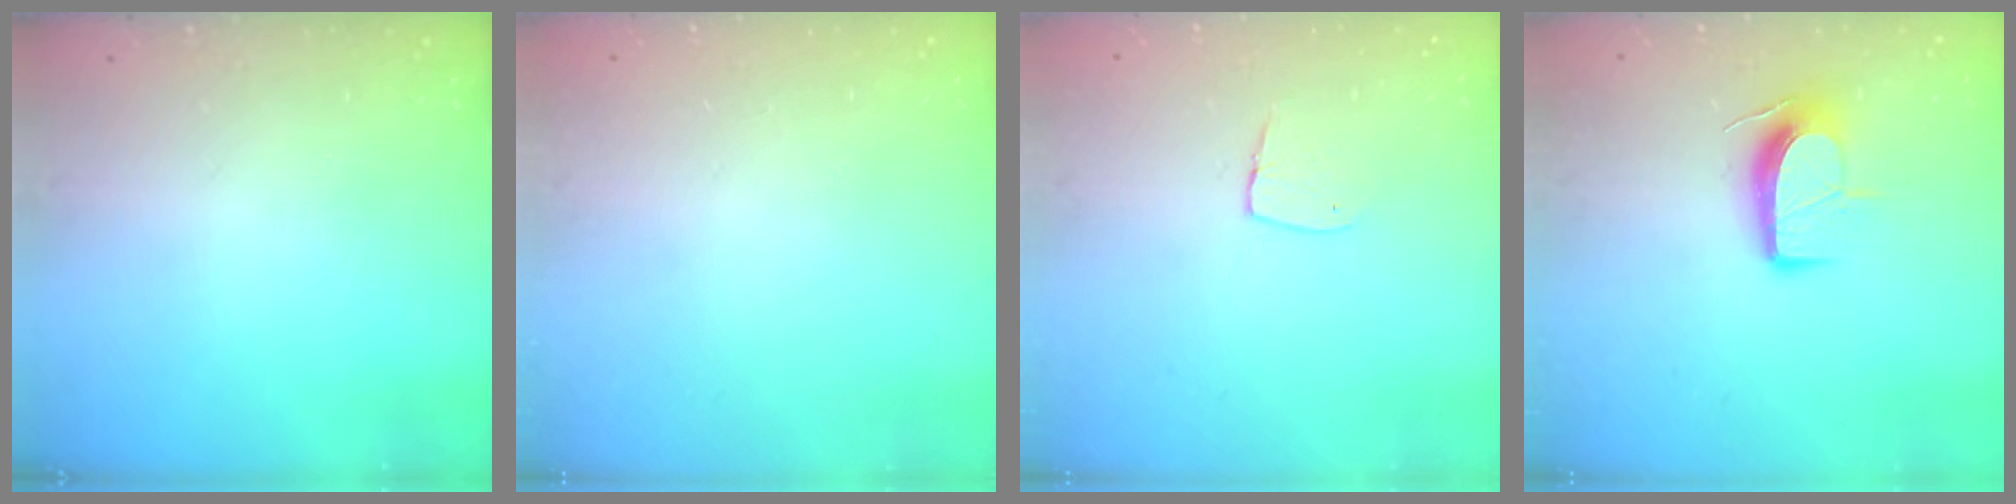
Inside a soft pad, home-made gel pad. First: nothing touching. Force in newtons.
{"total": 0.0}
{"total": 4.6, "press": 4.6, "slide": 0.4}
{"total": 10.3, "press": 10.3, "slide": 0.6}